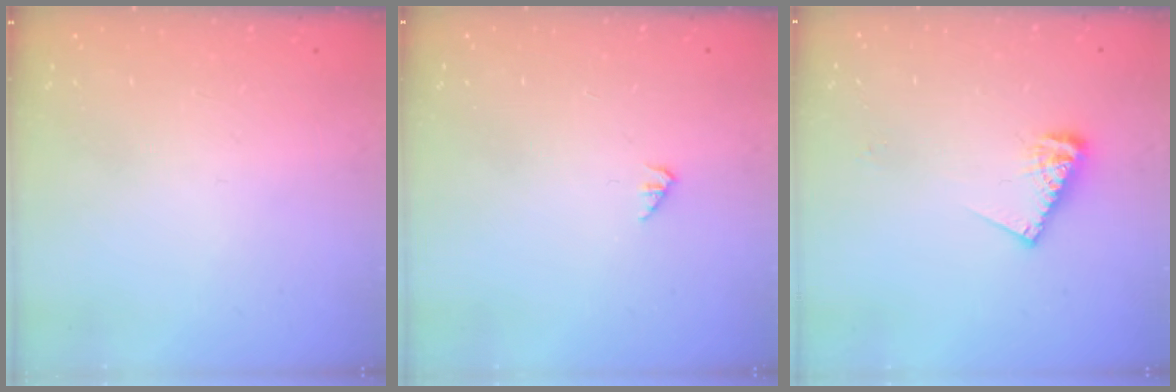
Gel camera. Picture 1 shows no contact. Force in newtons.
{"total": 1.7, "press": 1.7, "slide": 0.3}
{"total": 8.0, "press": 8.0, "slide": 0.3}